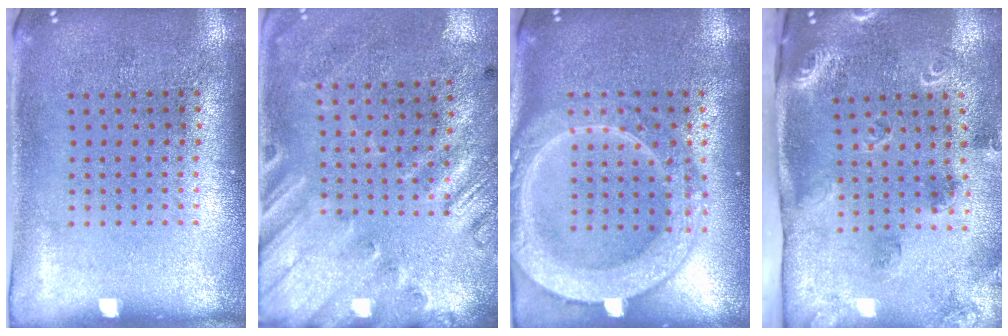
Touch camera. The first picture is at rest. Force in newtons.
{"total": 2.7, "press": 1.9, "slide": 1.9}
{"total": 3.8, "press": 3.8, "slide": 0.4}
{"total": 1.9, "press": 1.8, "slide": 0.6}